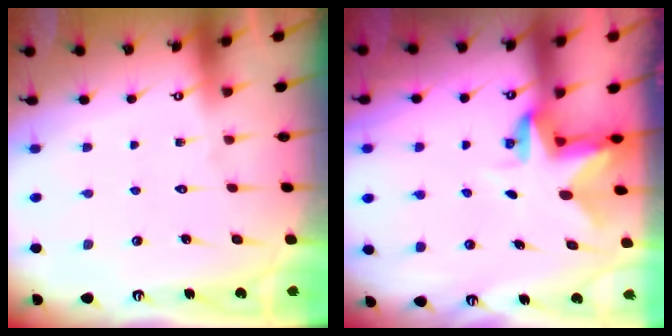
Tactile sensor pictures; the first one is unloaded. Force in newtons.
{"total": 3.0, "press": 3.0, "slide": 0.4}